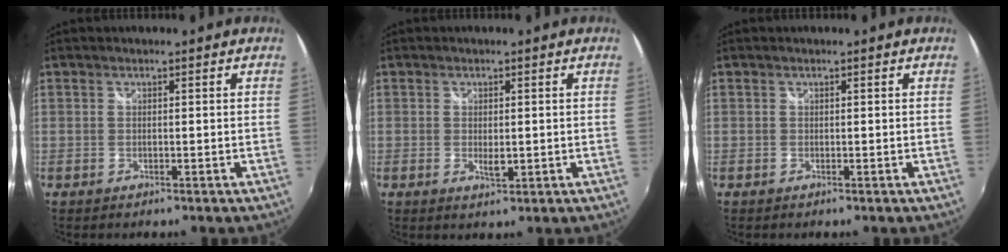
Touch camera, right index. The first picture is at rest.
{"total": 2.4, "force": [-0.4, 1.2, 2.0], "torque": [-0.034, -0.005, -0.004]}
{"total": 0.0}